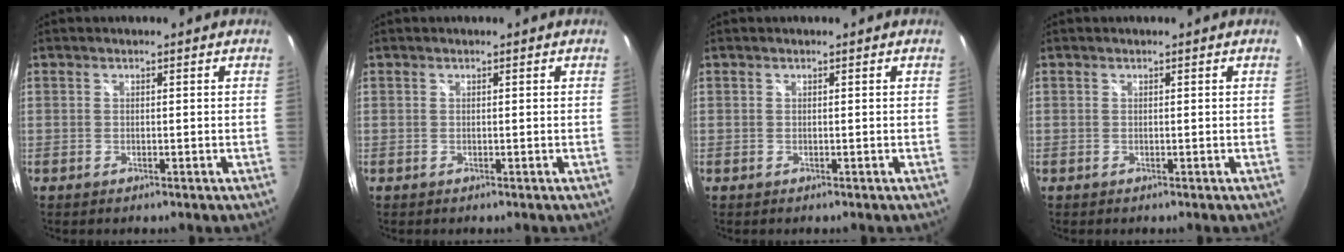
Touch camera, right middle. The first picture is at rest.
{"total": 0.0}
{"total": 0.0}
{"total": 0.0}